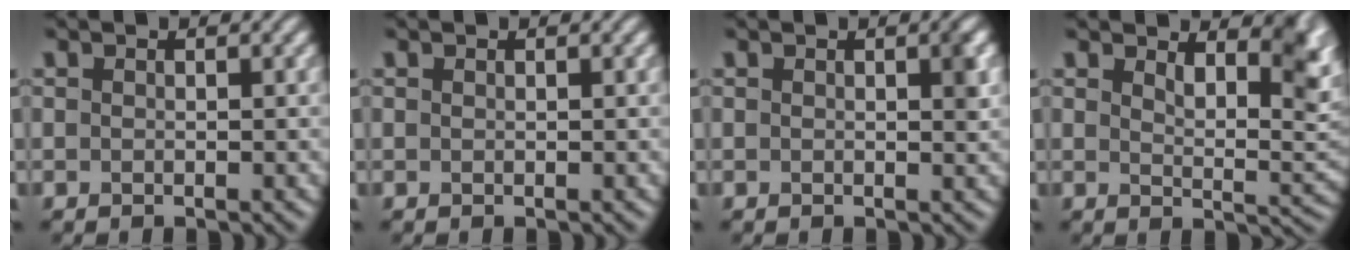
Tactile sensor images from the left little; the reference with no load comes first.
{"total": 0.0}
{"total": 1.2, "force": [0.3, 0.2, 1.1], "torque": [-0.015, 0.000, 0.004]}
{"total": 5.8, "force": [3.5, 2.2, 4.0], "torque": [-0.051, -0.008, 0.051]}